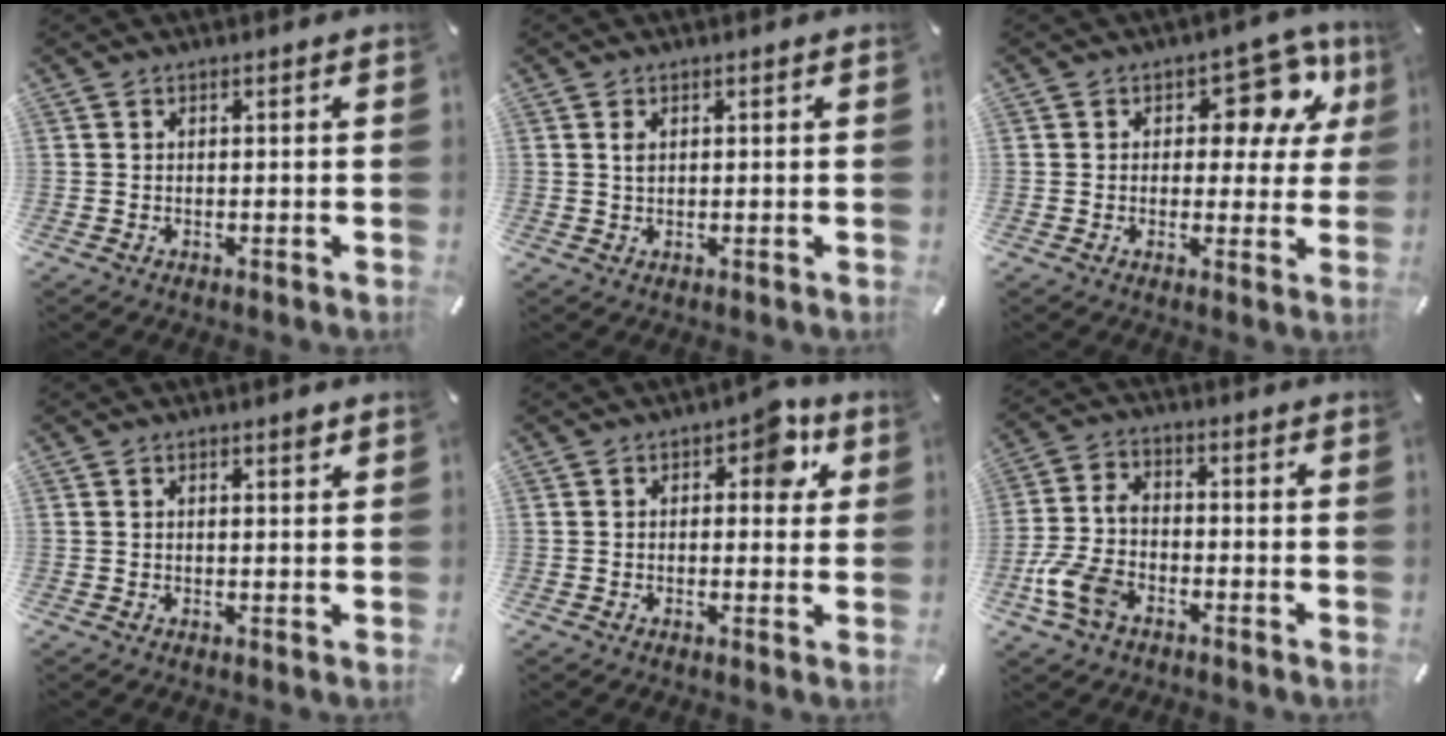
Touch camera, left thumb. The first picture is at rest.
{"total": 1.3, "force": [0.4, 0.7, 1.0], "torque": [-0.022, 0.003, 0.007]}
{"total": 13.0, "force": [5.5, 7.7, 9.0], "torque": [-0.111, -0.028, 0.095]}
{"total": 1.3, "force": [0.9, 0.4, 0.9], "torque": [-0.019, 0.000, 0.015]}
{"total": 6.6, "force": [2.4, 3.9, 4.7], "torque": [-0.046, -0.005, 0.029]}
{"total": 9.1, "force": [-4.1, 5.8, 5.7], "torque": [-0.127, 0.019, -0.076]}